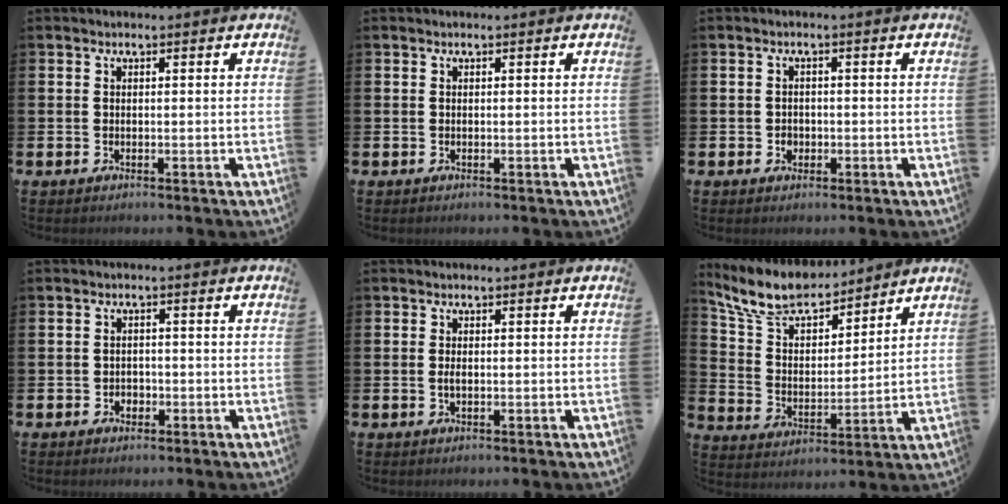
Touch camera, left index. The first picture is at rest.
{"total": 0.0}
{"total": 1.4, "force": [-0.4, 1.3, 0.4], "torque": [0.007, 0.000, -0.013]}
{"total": 1.7, "force": [-0.8, 1.4, 0.4], "torque": [-0.002, -0.001, -0.021]}
{"total": 1.1, "force": [-0.1, 0.5, 0.9], "torque": [-0.011, 0.000, -0.005]}
{"total": 9.2, "force": [8.3, 2.8, 2.7], "torque": [-0.091, -0.047, 0.151]}